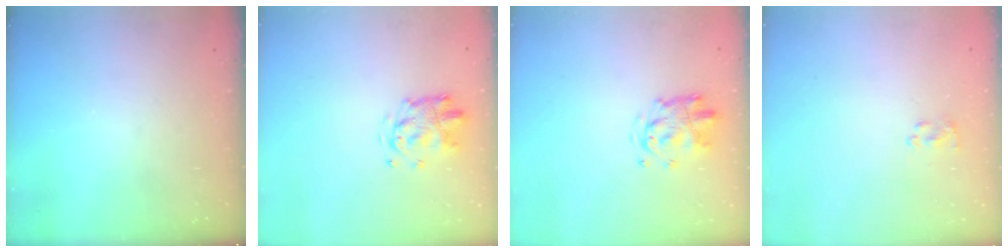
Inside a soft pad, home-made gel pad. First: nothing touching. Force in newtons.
{"total": 3.5, "press": 3.5, "slide": 0.6}
{"total": 3.5, "press": 3.5, "slide": 0.6}
{"total": 1.4, "press": 1.3, "slide": 0.6}